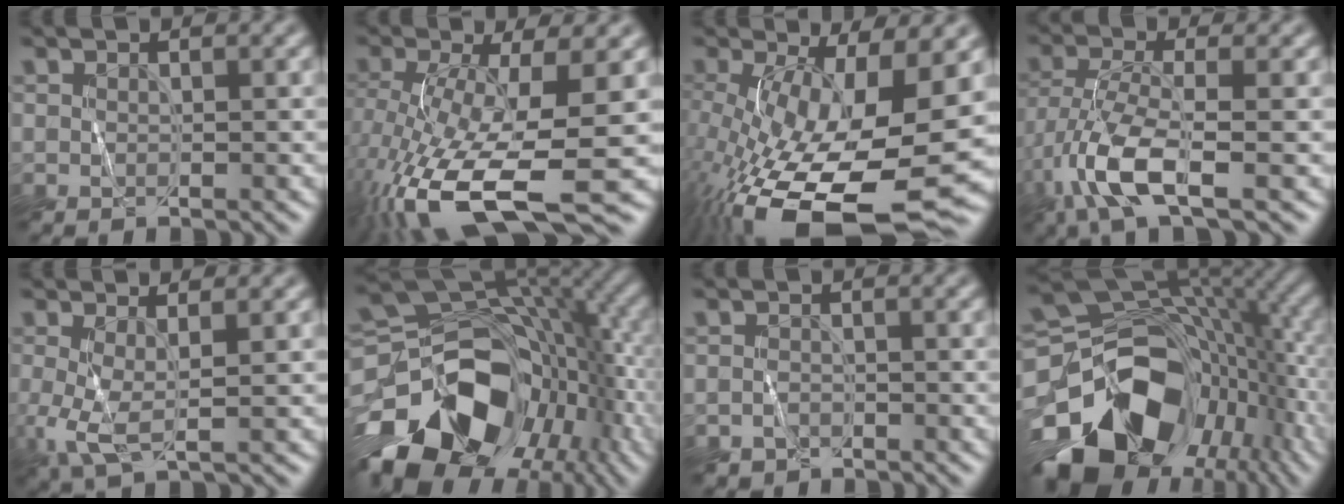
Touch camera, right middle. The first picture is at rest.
{"total": 12.8, "force": [-5.1, 3.8, 11.1], "torque": [-0.236, -0.025, -0.084]}
{"total": 15.9, "force": [-5.0, 5.8, 13.9], "torque": [-0.240, -0.034, -0.075]}
{"total": 6.2, "force": [-3.7, 1.1, 4.9], "torque": [-0.110, 0.000, -0.084]}
{"total": 2.9, "force": [-0.2, 0.8, 2.8], "torque": [-0.072, -0.004, -0.008]}
{"total": 16.8, "force": [-8.0, 10.6, 10.3], "torque": [-0.188, -0.019, -0.132]}
{"total": 1.0, "force": [-0.9, 0.3, -0.4], "torque": [0.016, 0.000, -0.014]}
{"total": 17.2, "force": [-7.3, 11.5, 10.6], "torque": [-0.206, -0.025, -0.114]}